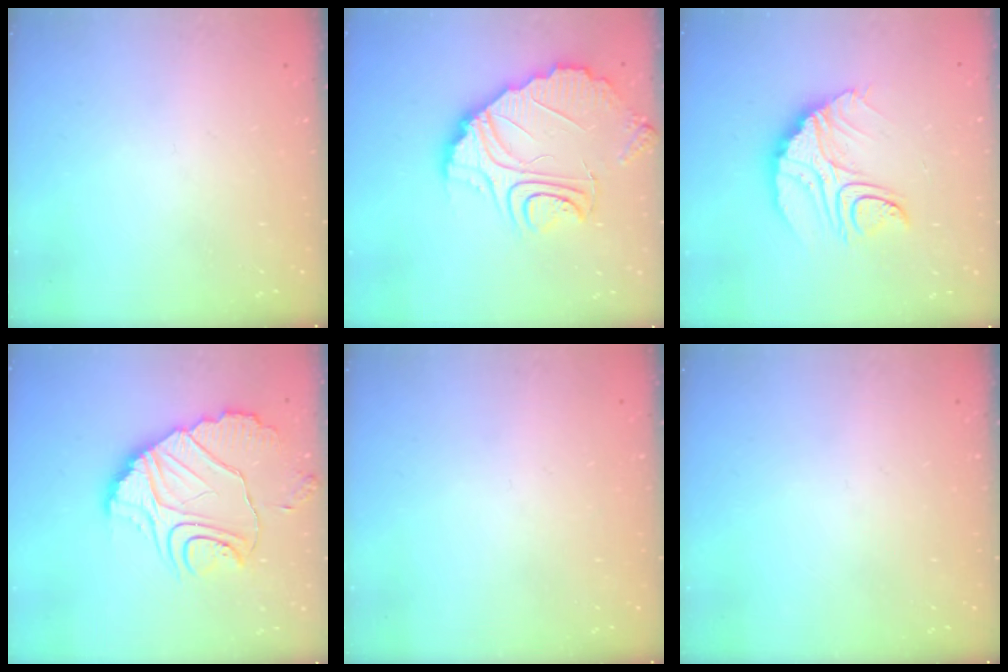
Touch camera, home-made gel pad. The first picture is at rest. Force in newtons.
{"total": 13.6, "press": 13.6, "slide": 1.2}
{"total": 12.1, "press": 12.0, "slide": 1.0}
{"total": 13.2, "press": 13.2, "slide": 1.1}
{"total": 0.0}
{"total": 0.0}